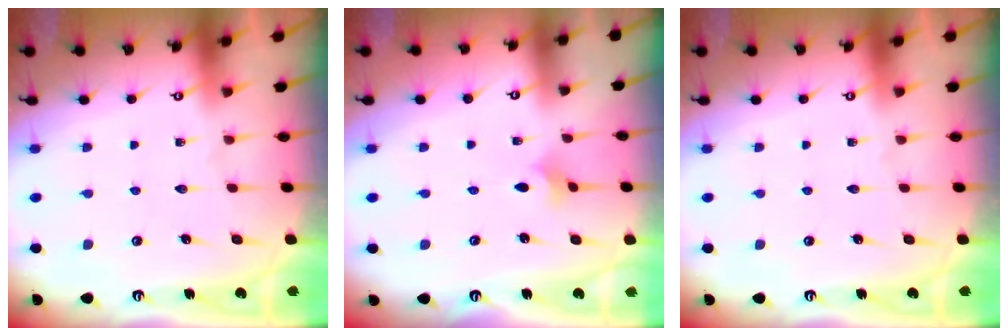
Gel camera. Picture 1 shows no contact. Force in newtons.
{"total": 1.8, "press": 1.7, "slide": 0.5}
{"total": 0.0}